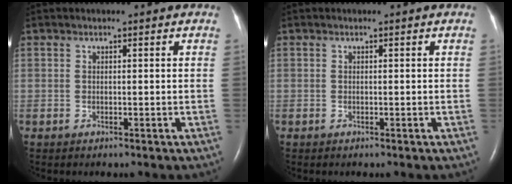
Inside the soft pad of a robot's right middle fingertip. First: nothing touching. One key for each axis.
{"total": 0.0}